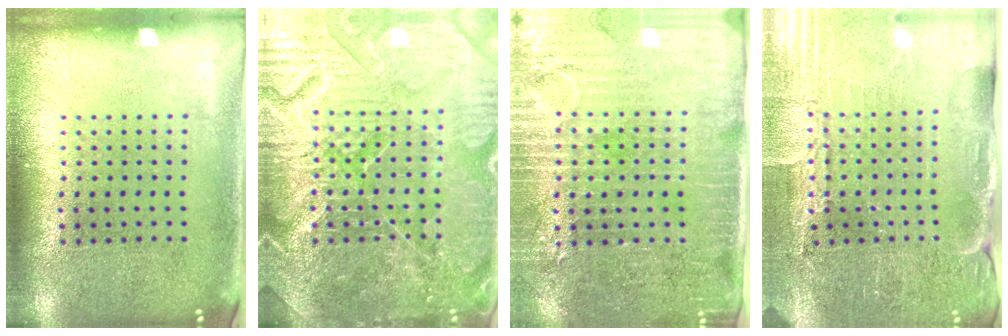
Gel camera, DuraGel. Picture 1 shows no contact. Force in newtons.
{"total": 7.9, "press": 7.8, "slide": 1.1}
{"total": 3.6, "press": 3.3, "slide": 1.6}
{"total": 3.7, "press": 3.6, "slide": 0.4}